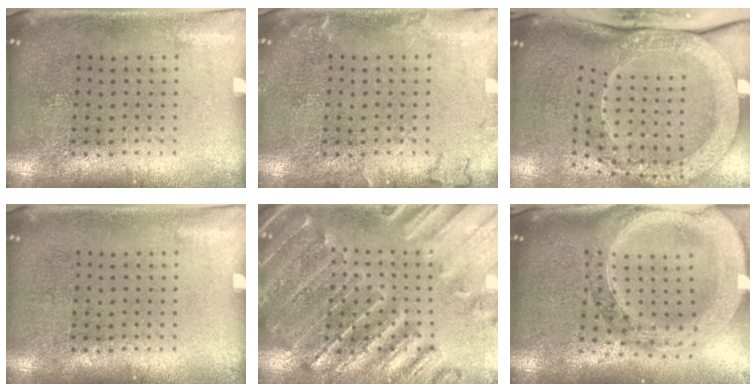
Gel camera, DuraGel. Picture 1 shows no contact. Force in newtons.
{"total": 1.6, "press": 1.6, "slide": 0.3}
{"total": 3.3, "press": 2.3, "slide": 2.4}
{"total": 0.0}
{"total": 1.8, "press": 1.8, "slide": 0.3}
{"total": 3.3, "press": 2.7, "slide": 1.9}